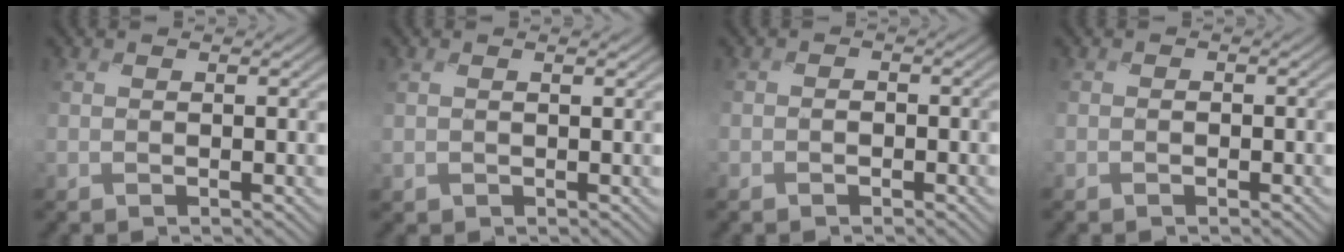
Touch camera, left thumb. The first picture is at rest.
{"total": 0.9, "force": [0.2, 0.6, 0.7], "torque": [-0.022, -0.001, 0.004]}
{"total": 1.6, "force": [-1.1, 1.1, 0.1], "torque": [0.004, -0.003, -0.025]}
{"total": 1.1, "force": [-0.7, 0.8, -0.1], "torque": [0.001, -0.005, -0.016]}